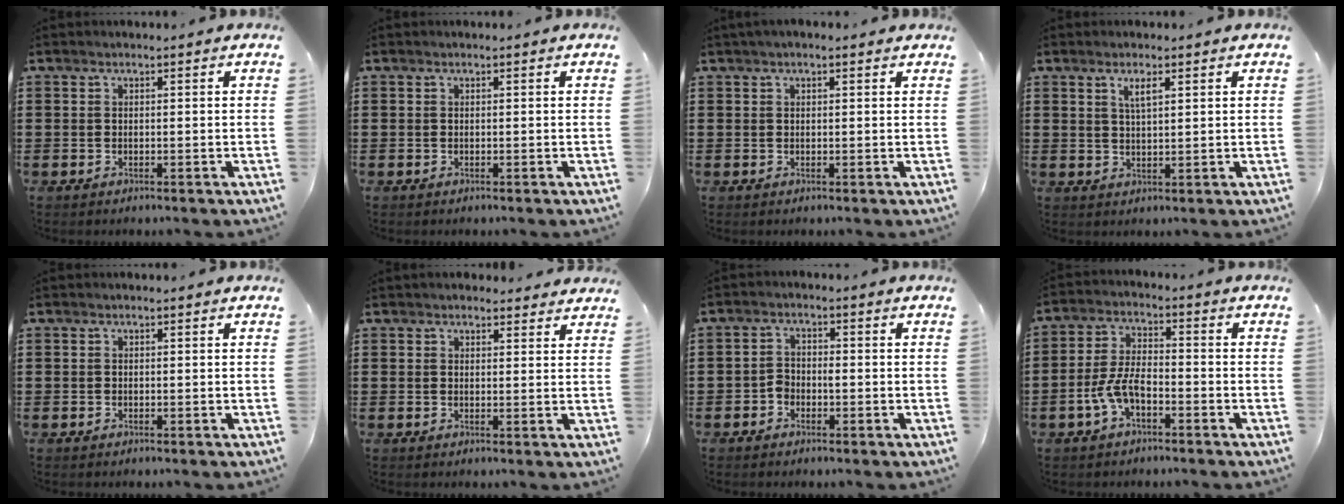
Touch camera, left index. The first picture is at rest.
{"total": 0.0}
{"total": 0.9, "force": [0.3, 0.3, 0.7], "torque": [-0.014, 0.004, 0.005]}
{"total": 2.8, "force": [1.5, 0.7, 2.2], "torque": [-0.048, 0.004, 0.025]}
{"total": 0.0}
{"total": 1.8, "force": [1.8, 0.5, 0.1], "torque": [-0.006, 0.003, 0.034]}
{"total": 1.9, "force": [-1.1, 1.3, 0.9], "torque": [-0.022, 0.006, -0.025]}
{"total": 6.2, "force": [-3.0, 2.6, 4.8], "torque": [-0.116, 0.001, -0.063]}